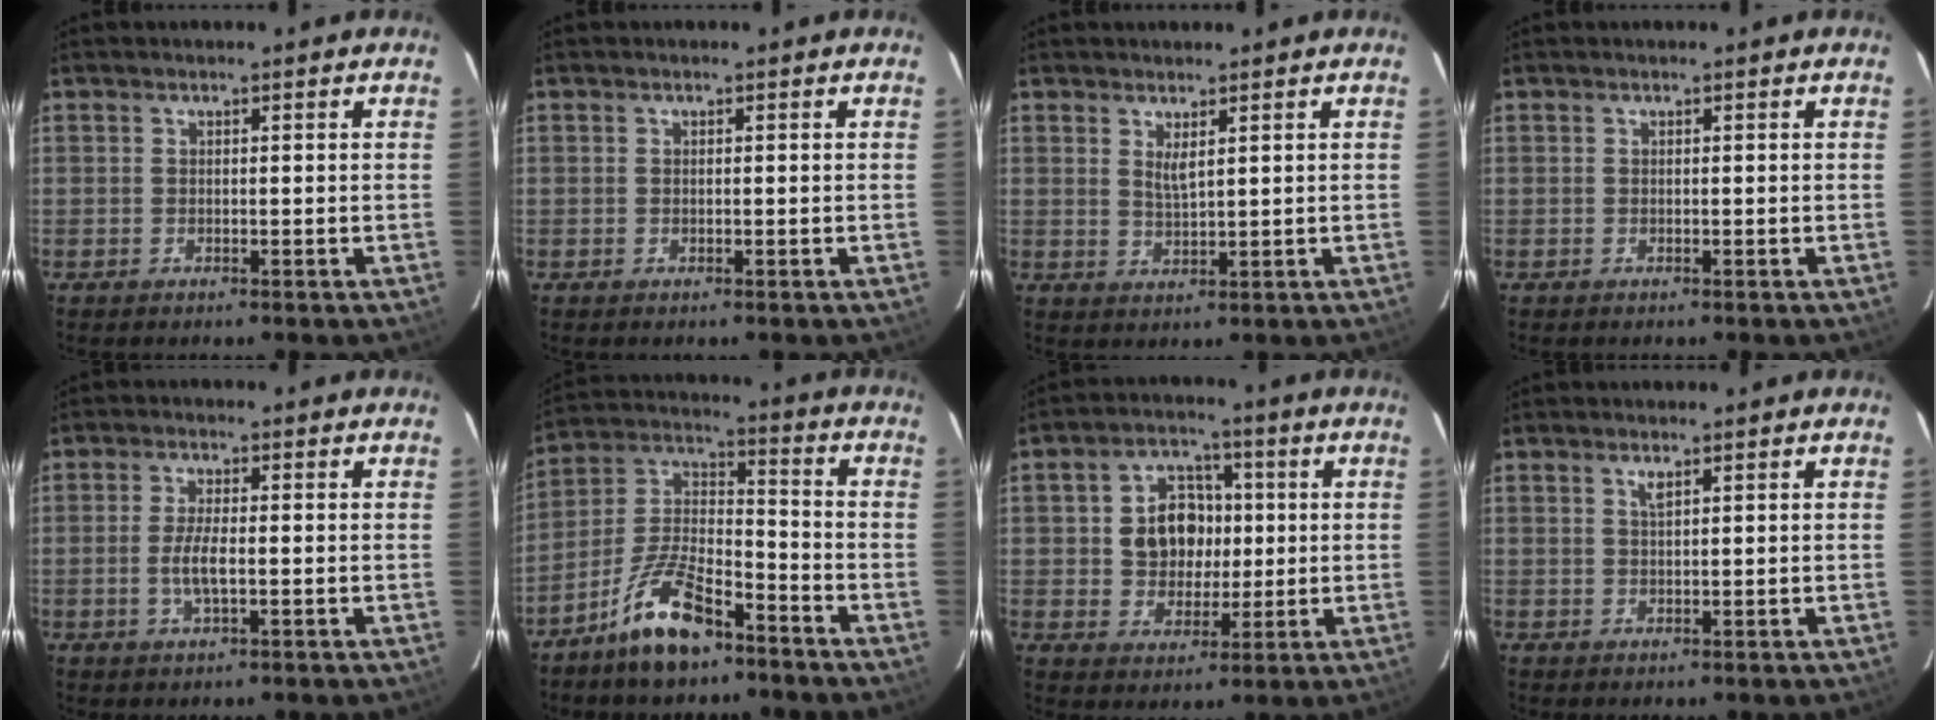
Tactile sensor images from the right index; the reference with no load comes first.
{"total": 0.0}
{"total": 2.7, "force": [1.4, 0.6, 2.2], "torque": [-0.041, -0.006, 0.025]}
{"total": 0.0}
{"total": 4.4, "force": [-0.8, 1.1, 4.2], "torque": [-0.084, -0.003, -0.014]}
{"total": 13.2, "force": [-8.8, 4.9, 8.5], "torque": [-0.175, 0.017, -0.159]}
{"total": 9.7, "force": [0.9, 8.1, 5.3], "torque": [-0.111, 0.026, 0.027]}
{"total": 1.3, "force": [0.8, 0.3, 1.0], "torque": [-0.018, 0.002, 0.013]}